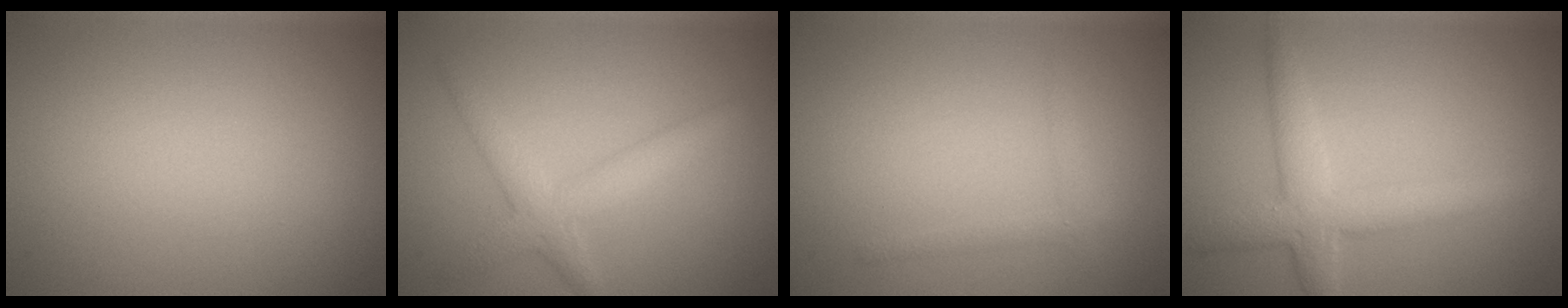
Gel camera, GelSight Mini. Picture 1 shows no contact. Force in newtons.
{"total": 2.8, "press": 2.8, "slide": 0.1}
{"total": 1.2, "press": 1.2, "slide": 0.1}
{"total": 4.2, "press": 4.2, "slide": 0.2}